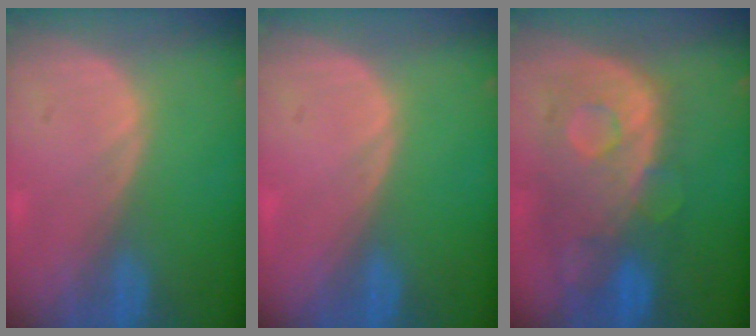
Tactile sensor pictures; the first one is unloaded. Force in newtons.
{"total": 0.0}
{"total": 10.8, "press": 9.5, "slide": 5.1}